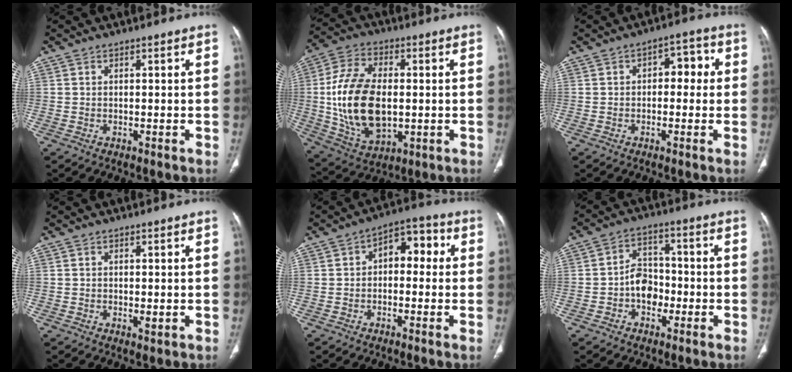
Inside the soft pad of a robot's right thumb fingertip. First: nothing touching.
{"total": 19.0, "force": [-0.3, 11.2, 15.4], "torque": [-0.291, -0.001, 0.007]}
{"total": 5.6, "force": [0.5, 3.5, 4.3], "torque": [-0.027, 0.021, -0.001]}
{"total": 1.2, "force": [-0.3, 0.6, 1.0], "torque": [-0.015, -0.003, -0.004]}
{"total": 7.5, "force": [0.6, 4.8, 5.7], "torque": [-0.047, 0.031, -0.003]}
{"total": 6.9, "force": [-1.9, 5.2, 4.0], "torque": [-0.038, 0.028, -0.042]}